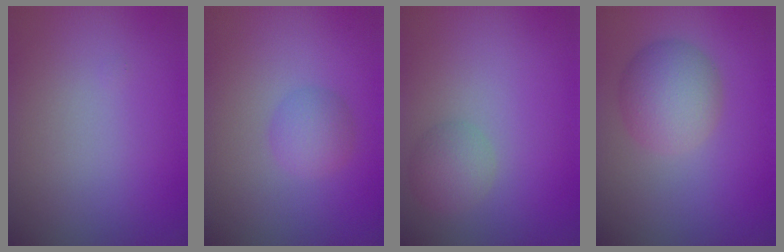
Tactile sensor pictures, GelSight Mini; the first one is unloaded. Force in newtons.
{"total": 2.1, "press": 2.1, "slide": 0.0}
{"total": 2.1, "press": 2.1, "slide": 0.1}
{"total": 4.4, "press": 4.4, "slide": 0.0}